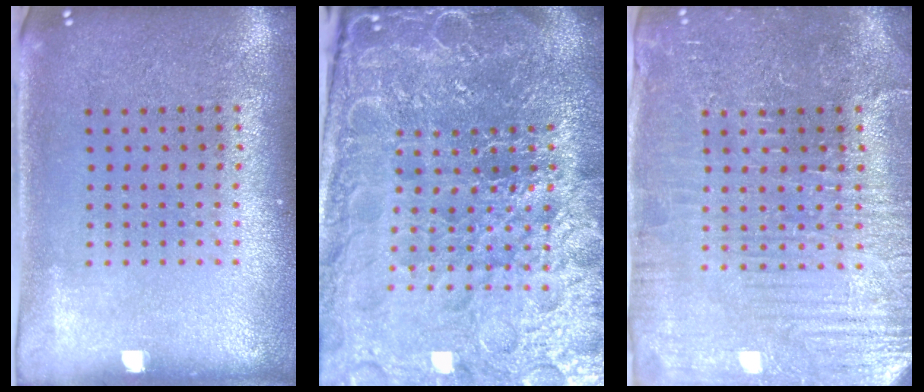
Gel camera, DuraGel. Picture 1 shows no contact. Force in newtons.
{"total": 6.9, "press": 6.0, "slide": 3.3}
{"total": 4.3, "press": 4.2, "slide": 1.2}